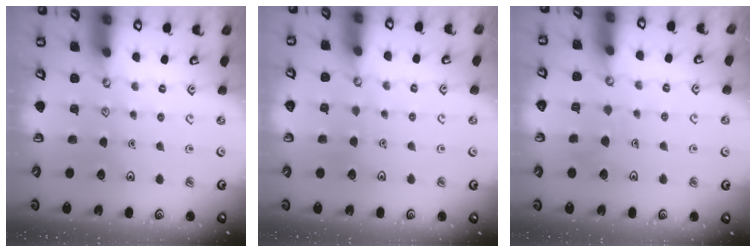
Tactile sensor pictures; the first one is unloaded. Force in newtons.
{"total": 1.7, "press": 1.7, "slide": 0.1}
{"total": 5.6, "press": 5.6, "slide": 0.3}